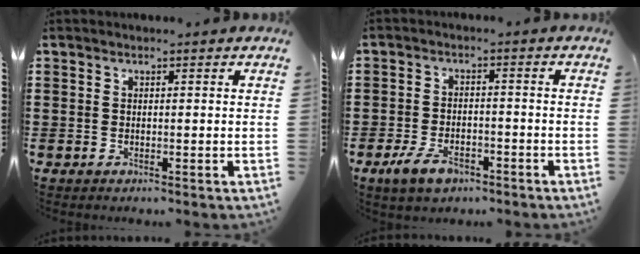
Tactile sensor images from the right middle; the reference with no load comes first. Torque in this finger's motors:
{"motor_torque": [2.13, 0.00, 0.56, 0.12]}